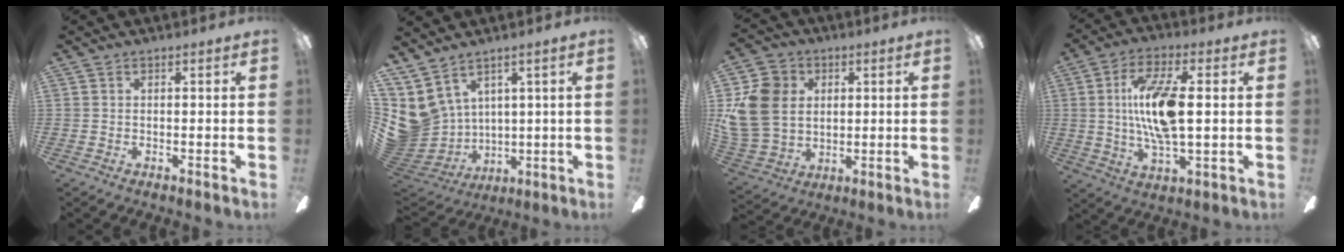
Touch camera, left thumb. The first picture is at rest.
{"total": 9.4, "force": [4.8, 7.5, 3.2], "torque": [-0.120, -0.043, 0.102]}
{"total": 15.0, "force": [2.9, 12.7, 7.3], "torque": [-0.188, 0.012, 0.059]}
{"total": 14.3, "force": [1.6, 5.4, 13.1], "torque": [-0.264, 0.002, 0.024]}